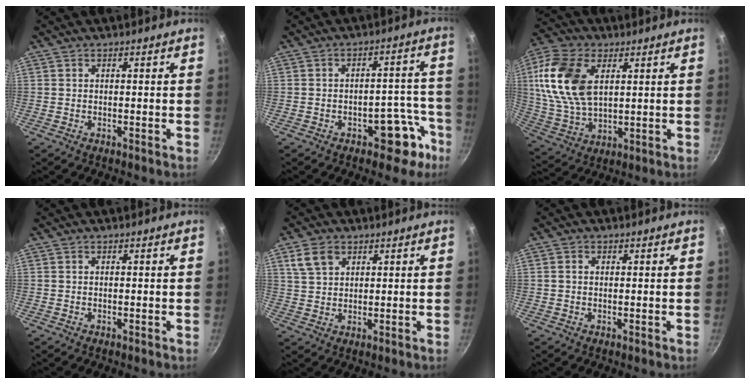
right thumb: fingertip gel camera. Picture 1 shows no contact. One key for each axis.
{"total": 8.8, "fx": -4.7, "fy": 5.3, "fz": 5.3, "tx": -0.007, "ty": 0.059, "tz": -0.043}
{"total": 17.5, "fx": 4.6, "fy": 10.7, "fz": 13.0, "tx": -0.245, "ty": -0.010, "tz": 0.093}
{"total": 0.0}
{"total": 5.5, "fx": 2.8, "fy": 3.7, "fz": 2.9, "tx": -0.042, "ty": -0.001, "tz": 0.057}
{"total": 1.1, "fx": 0.2, "fy": 0.9, "fz": 0.6, "tx": -0.010, "ty": 0.005, "tz": 0.003}